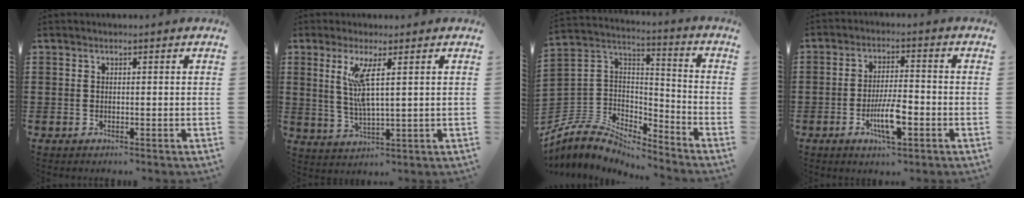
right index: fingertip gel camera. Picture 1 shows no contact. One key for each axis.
{"total": 6.0, "fx": 2.0, "fy": 0.8, "fz": 5.6, "tx": -0.122, "ty": -0.005, "tz": 0.029}
{"total": 6.4, "fx": -5.3, "fy": 3.3, "fz": 1.6, "tx": -0.062, "ty": -0.003, "tz": -0.110}
{"total": 7.0, "fx": -2.6, "fy": 2.0, "fz": 6.2, "tx": -0.128, "ty": -0.008, "tz": -0.049}